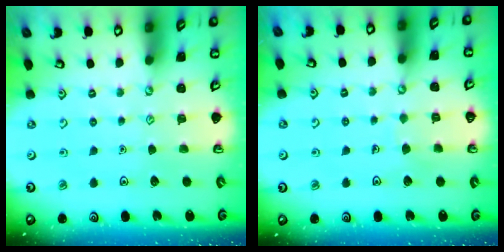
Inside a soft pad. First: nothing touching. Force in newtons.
{"total": 3.6, "press": 3.6, "slide": 0.2}